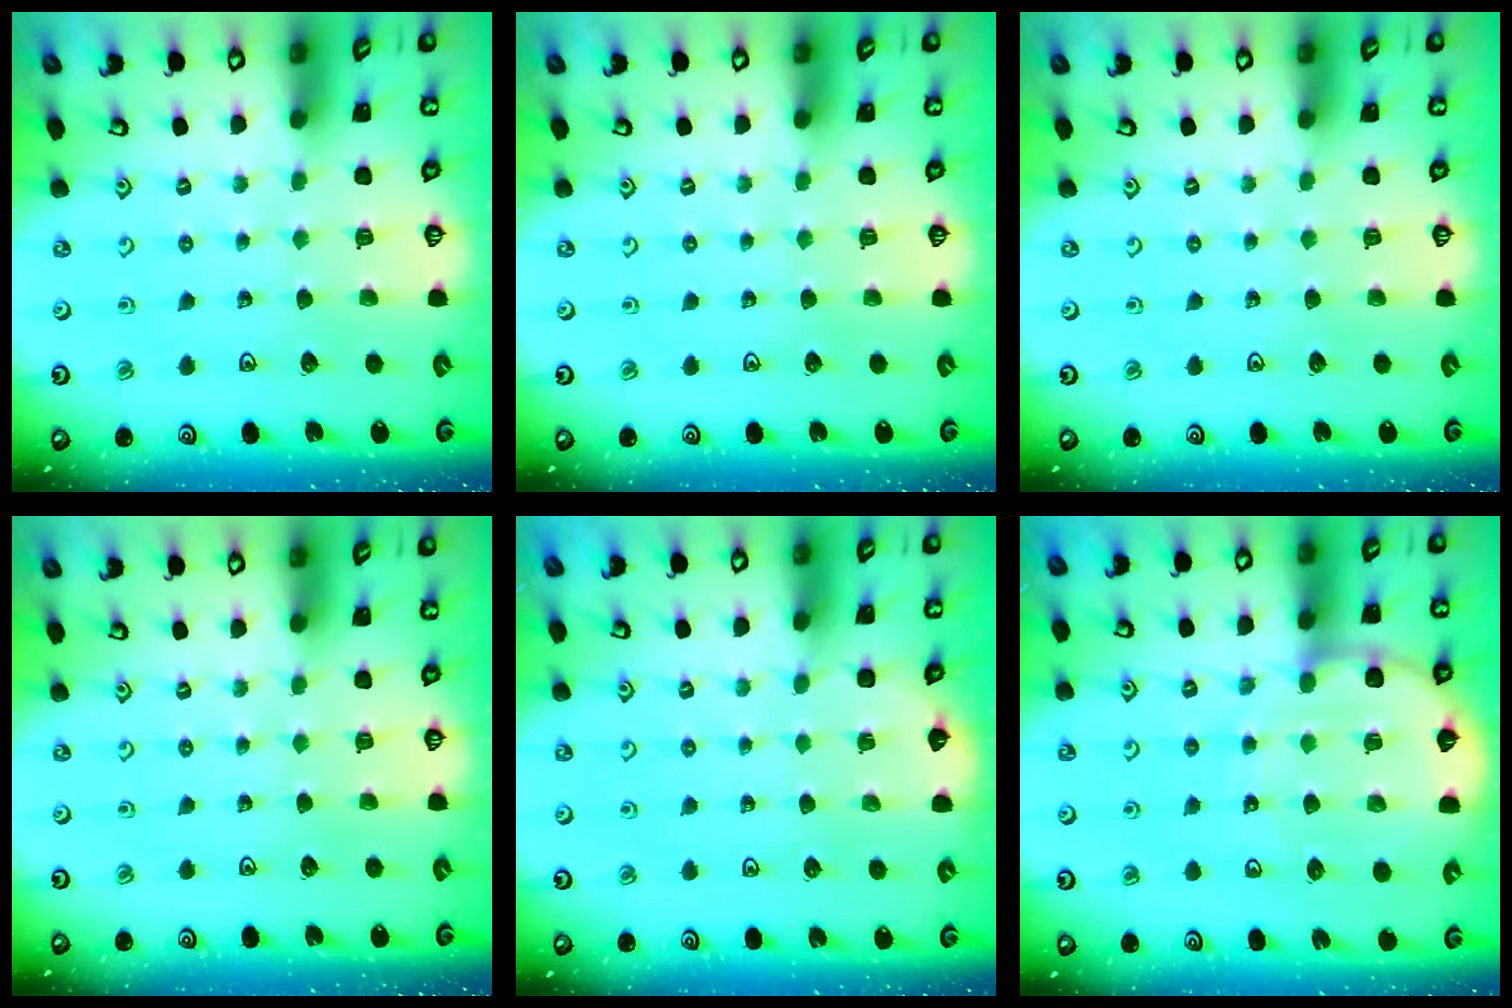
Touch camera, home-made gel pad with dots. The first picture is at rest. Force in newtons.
{"total": 0.0}
{"total": 0.0}
{"total": 0.0}
{"total": 2.1, "press": 2.1, "slide": 0.2}
{"total": 9.6, "press": 9.1, "slide": 3.1}